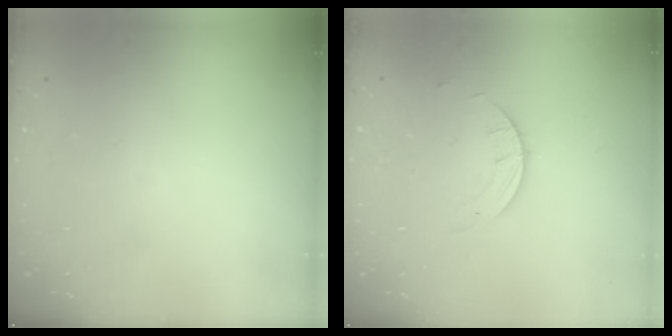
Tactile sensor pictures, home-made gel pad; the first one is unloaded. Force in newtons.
{"total": 1.5, "press": 1.5, "slide": 0.1}